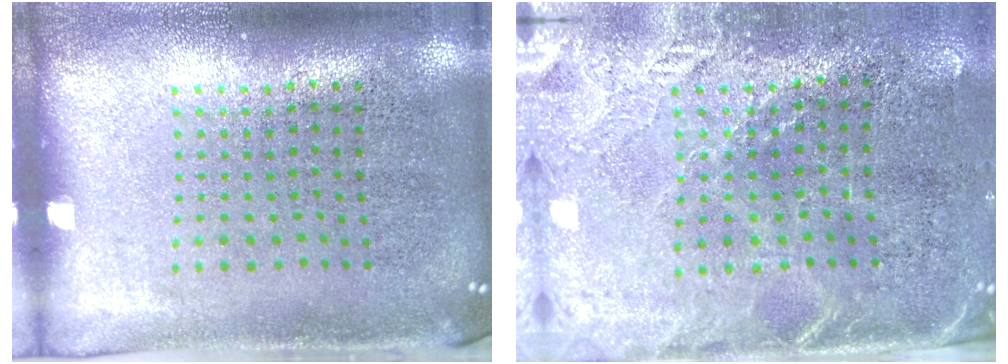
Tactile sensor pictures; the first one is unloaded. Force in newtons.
{"total": 3.0, "press": 2.7, "slide": 1.2}